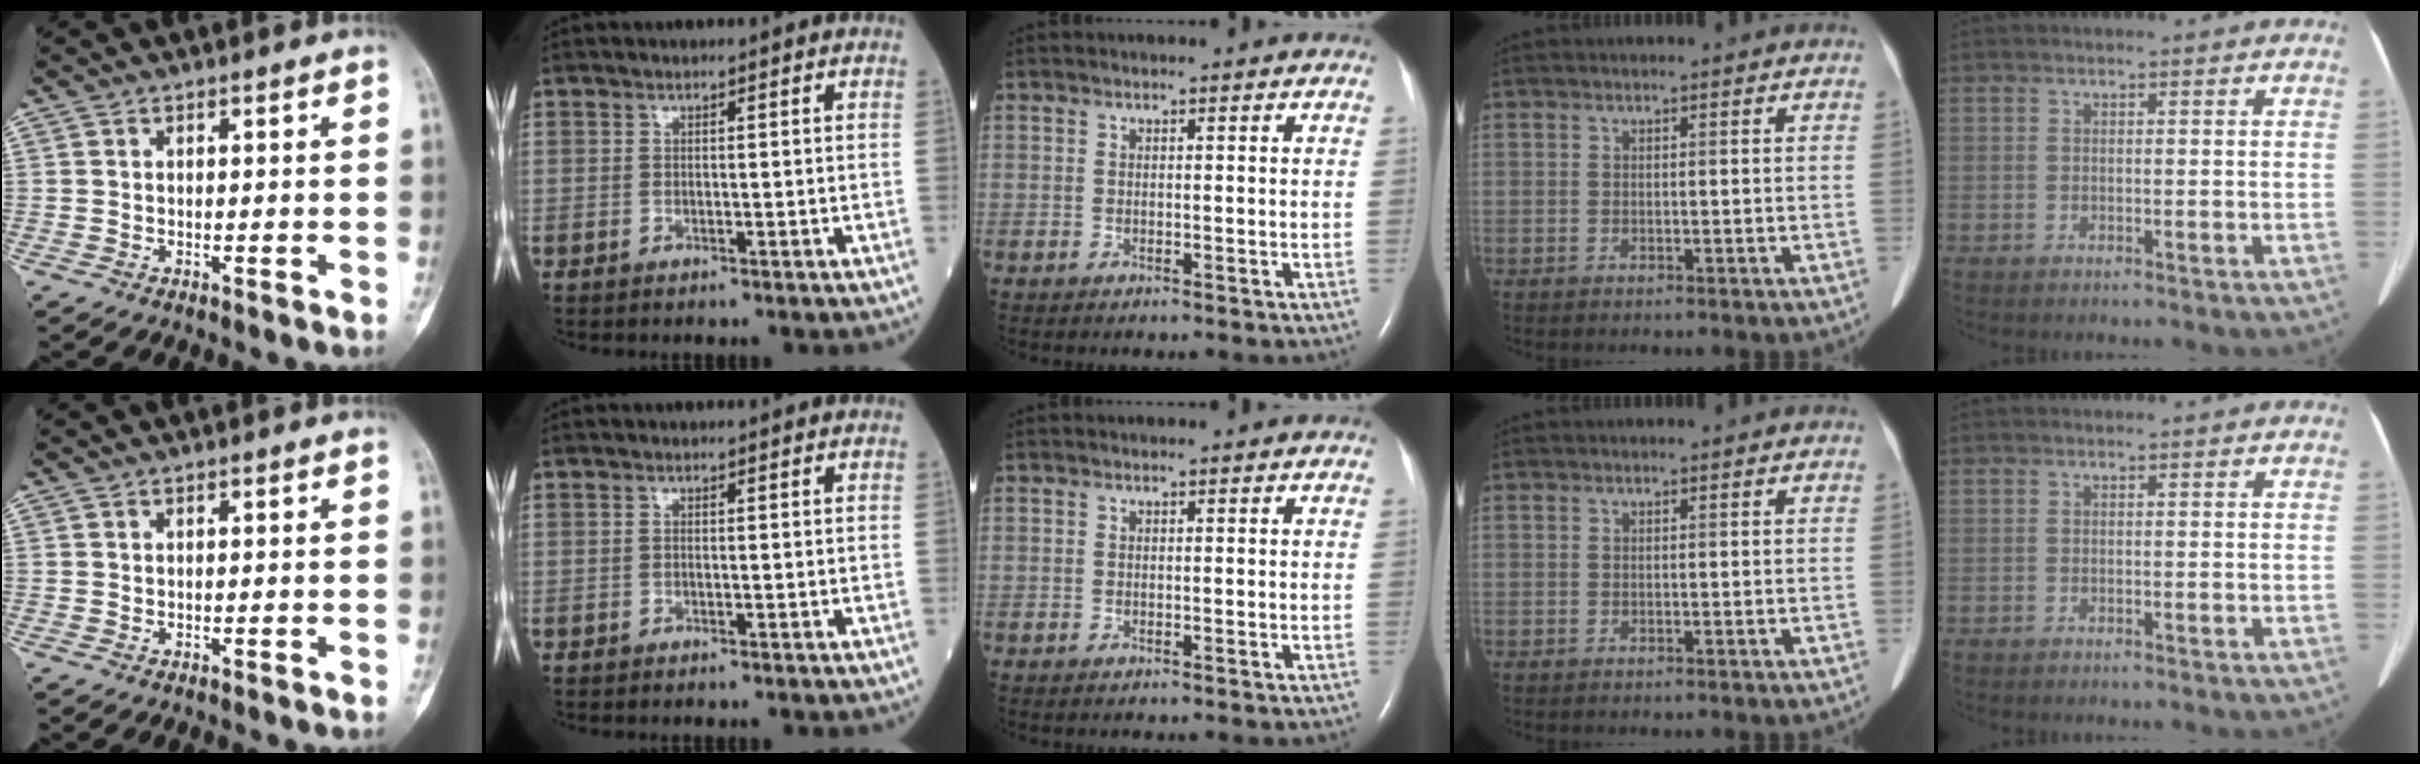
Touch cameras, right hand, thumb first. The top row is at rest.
{}